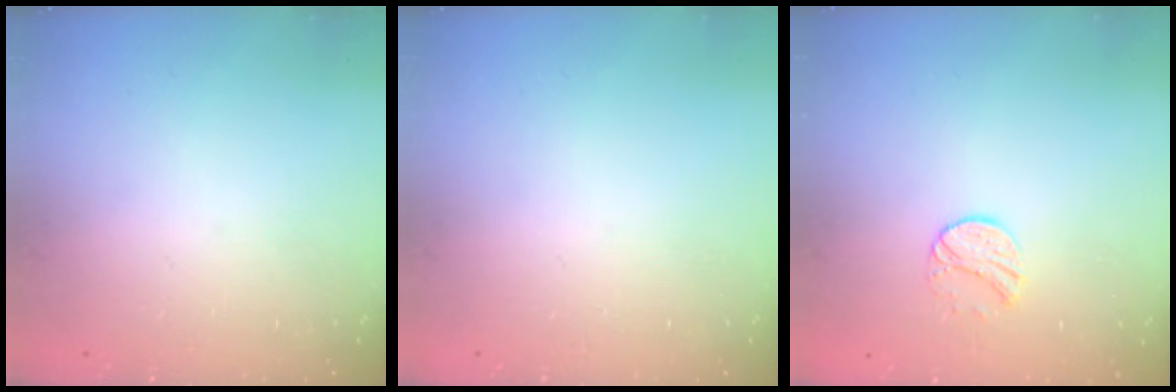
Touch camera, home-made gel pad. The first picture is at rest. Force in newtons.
{"total": 0.0}
{"total": 7.6, "press": 7.6, "slide": 0.6}